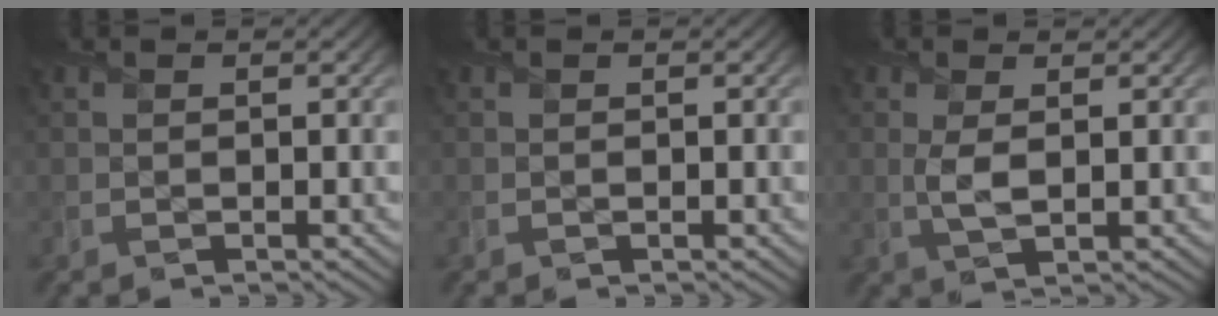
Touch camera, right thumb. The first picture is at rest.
{"total": 0.0}
{"total": 2.7, "force": [0.5, 1.2, 2.4], "torque": [-0.063, -0.001, 0.011]}